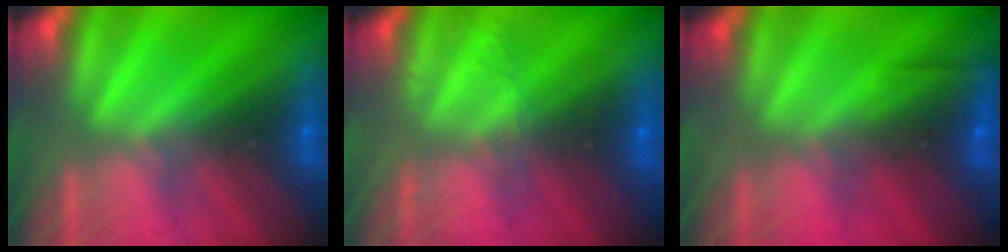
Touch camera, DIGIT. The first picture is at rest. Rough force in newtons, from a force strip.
{"total": 2.1}
{"total": 2.5}